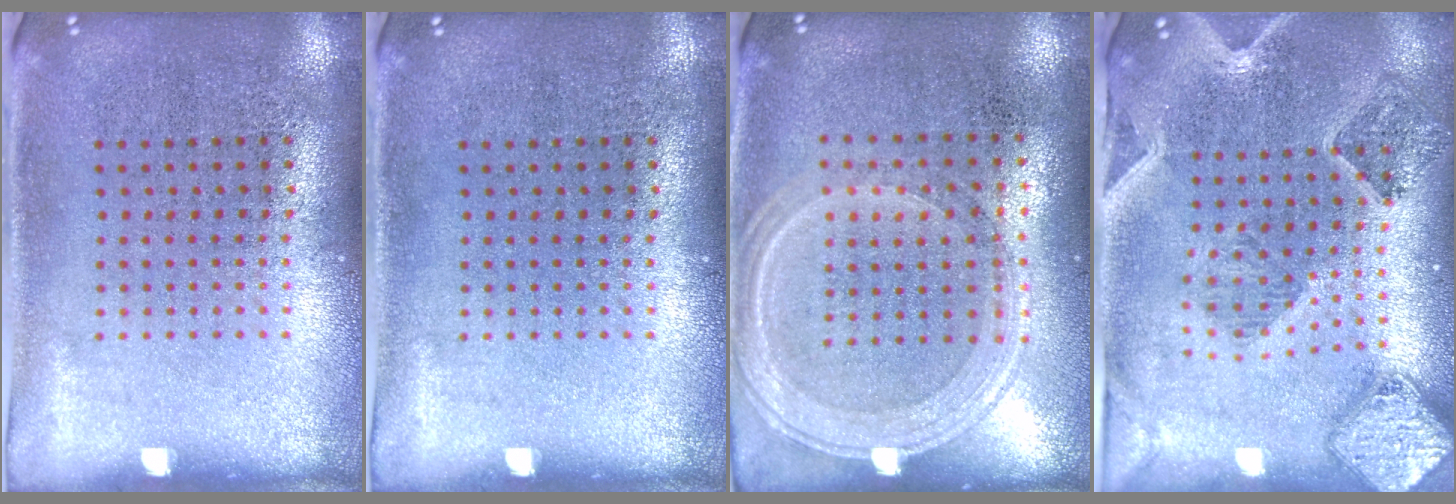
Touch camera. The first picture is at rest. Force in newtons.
{"total": 0.0}
{"total": 1.3, "press": 1.2, "slide": 0.3}
{"total": 1.6, "press": 1.5, "slide": 0.3}